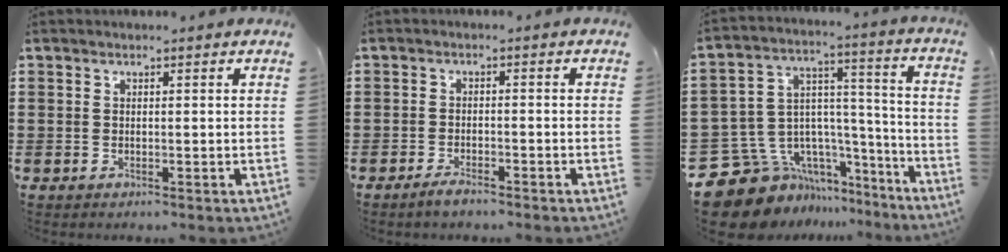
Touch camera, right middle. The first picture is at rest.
{"total": 2.0, "force": [-1.6, 0.3, 1.1], "torque": [-0.026, -0.002, -0.032]}
{"total": 10.6, "force": [-8.1, 6.3, 2.5], "torque": [-0.084, -0.001, -0.149]}